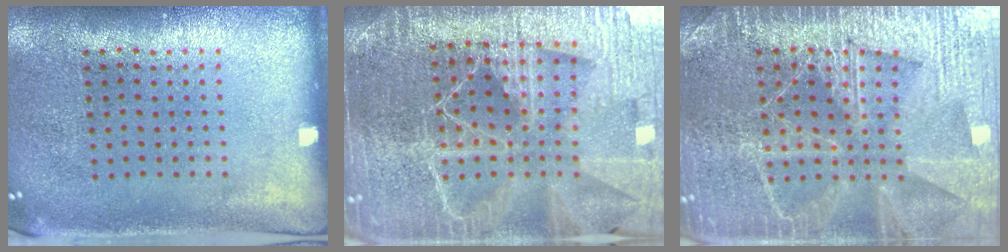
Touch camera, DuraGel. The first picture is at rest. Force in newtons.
{"total": 5.9, "press": 5.2, "slide": 2.9}
{"total": 6.6, "press": 6.5, "slide": 0.9}